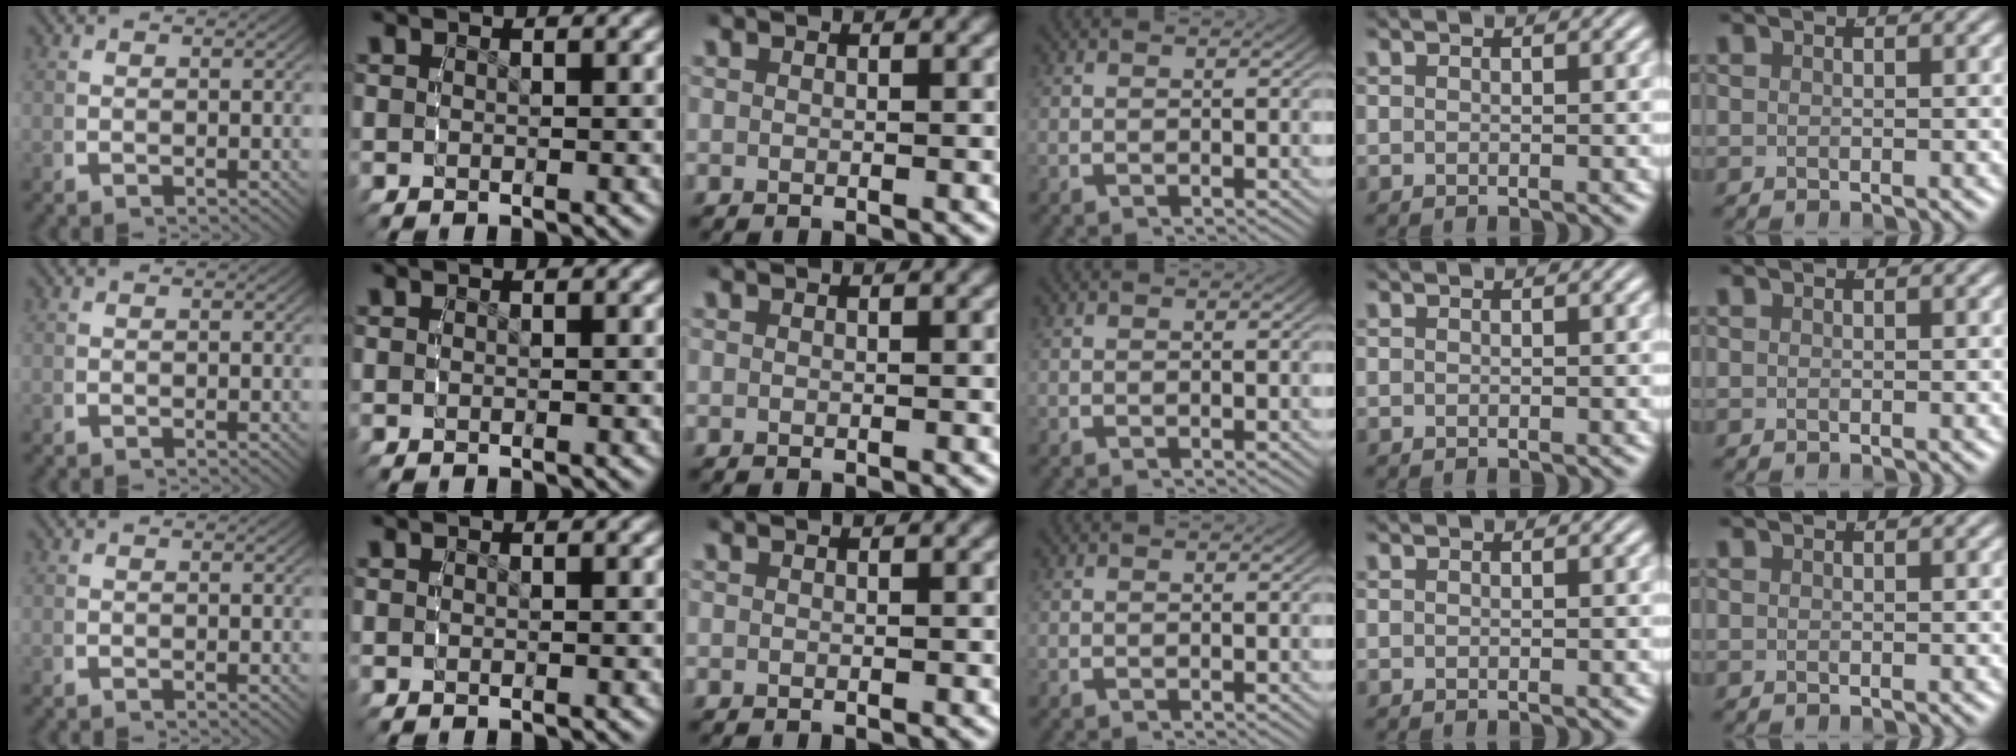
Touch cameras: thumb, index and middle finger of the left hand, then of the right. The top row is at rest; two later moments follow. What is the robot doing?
{"motion": "reach", "object": "paper plate"}